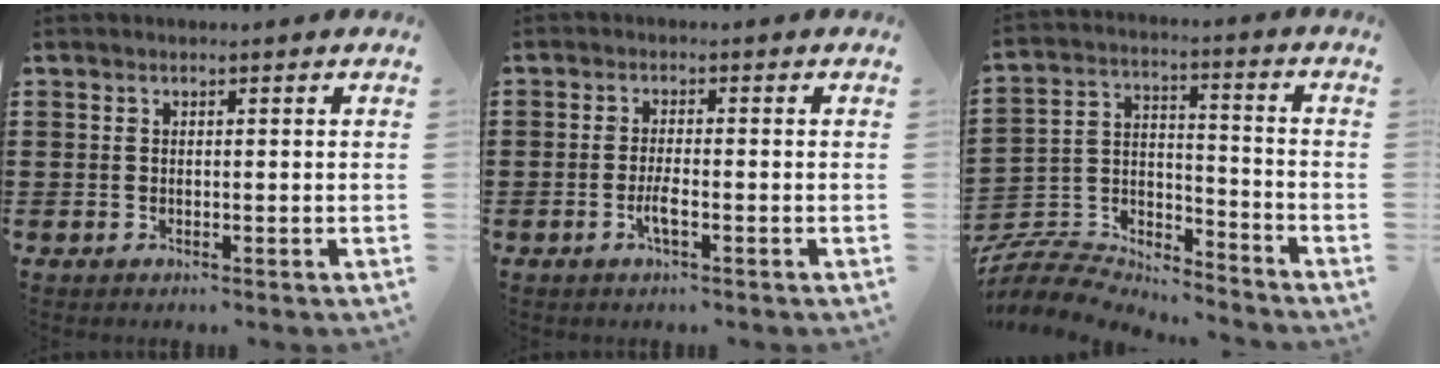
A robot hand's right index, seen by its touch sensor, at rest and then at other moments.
{"total": 2.7, "force": [-1.1, 0.4, 2.4], "torque": [-0.049, -0.003, -0.022]}
{"total": 7.5, "force": [-7.2, 1.6, 1.2], "torque": [-0.040, 0.001, -0.147]}